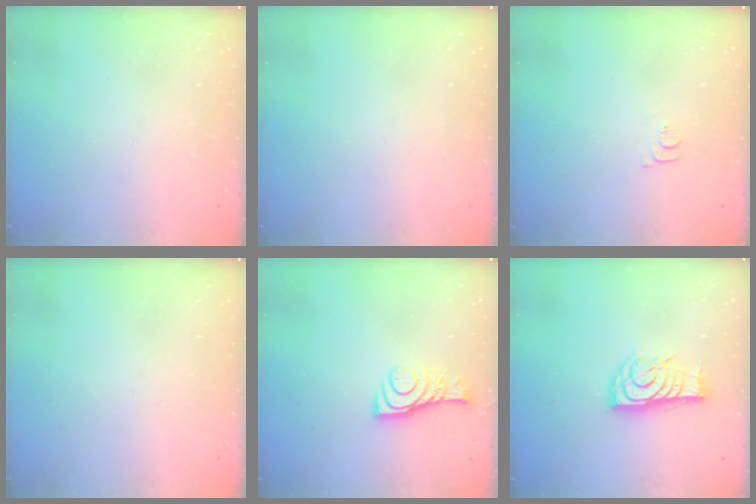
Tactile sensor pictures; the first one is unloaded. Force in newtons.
{"total": 0.0}
{"total": 3.7, "press": 3.6, "slide": 0.6}
{"total": 0.0}
{"total": 8.9, "press": 8.8, "slide": 0.8}
{"total": 13.0, "press": 13.0, "slide": 0.8}